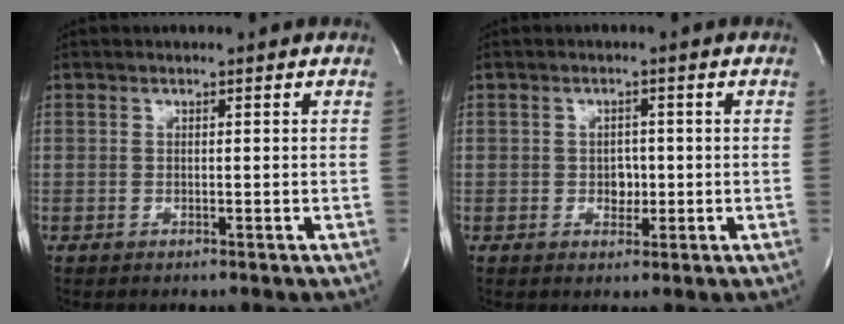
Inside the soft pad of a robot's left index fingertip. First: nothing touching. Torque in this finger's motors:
{"motor_torque": [0.14, -0.04, 0.00, 0.00]}